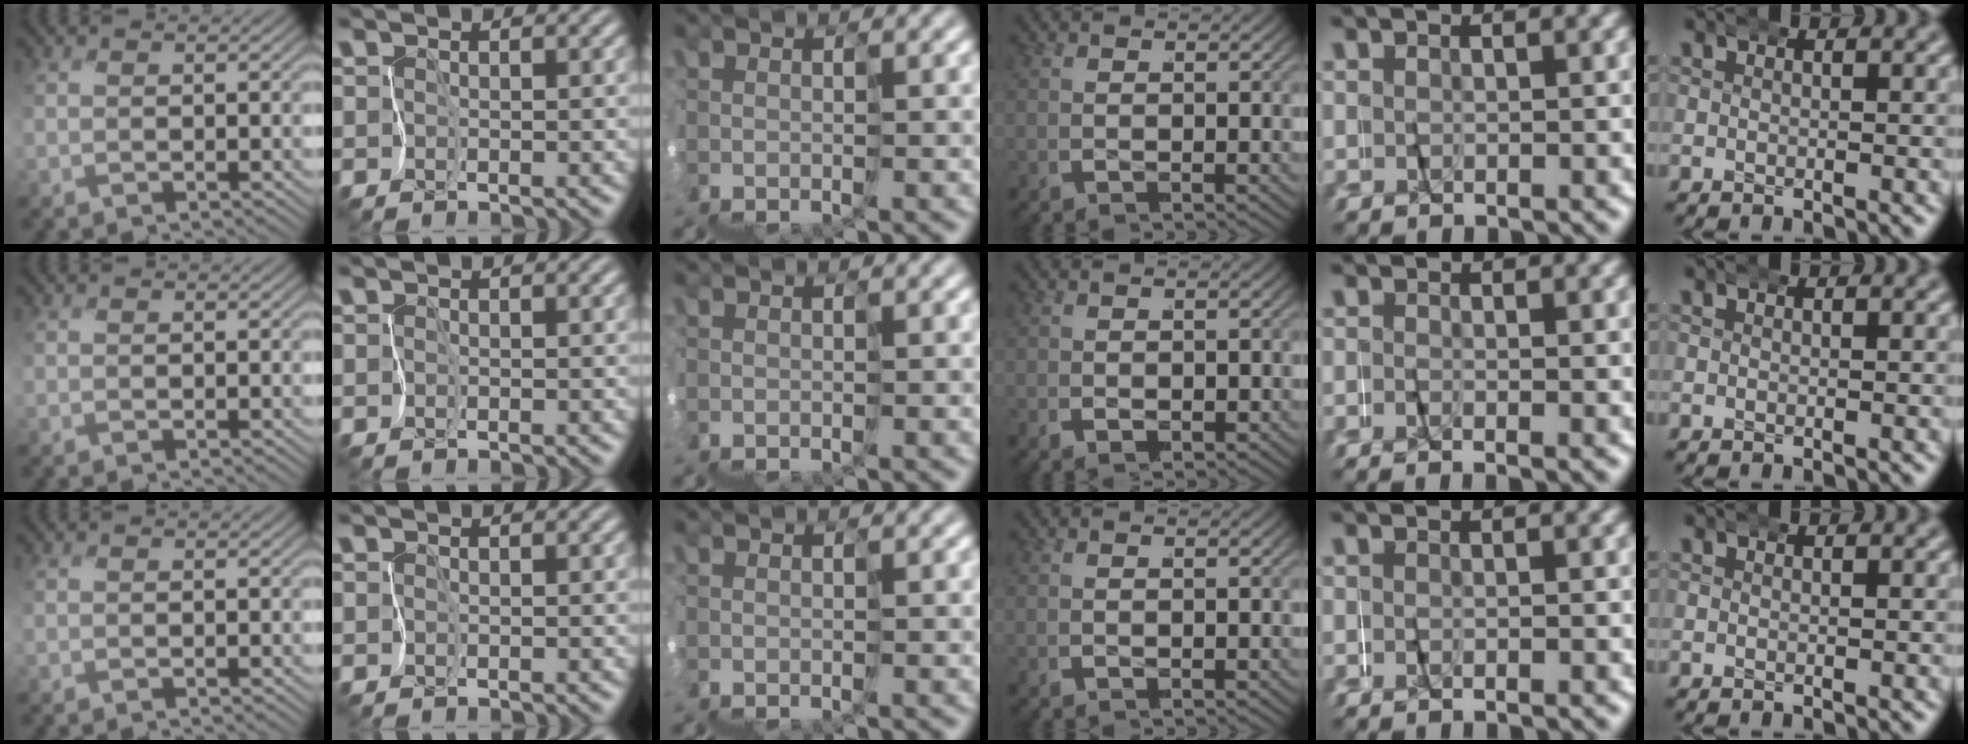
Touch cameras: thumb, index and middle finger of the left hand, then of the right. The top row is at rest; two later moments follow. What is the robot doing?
{"motion": "wrap", "object": "netting"}